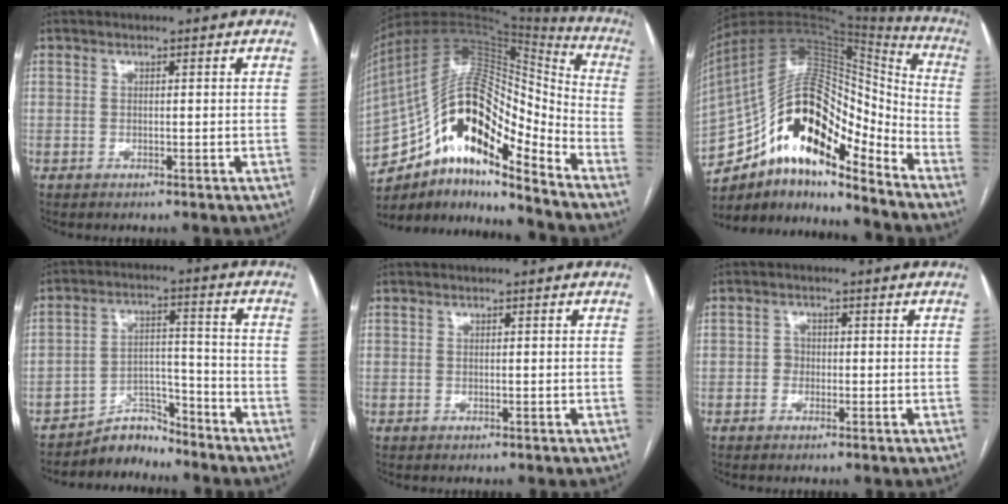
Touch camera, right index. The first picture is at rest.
{"total": 20.4, "force": [-11.3, 6.6, 15.6], "torque": [-0.294, 0.052, -0.188]}
{"total": 21.0, "force": [-12.9, 7.3, 15.0], "torque": [-0.286, 0.049, -0.217]}
{"total": 5.9, "force": [-5.7, 1.7, -0.3], "torque": [0.016, 0.029, -0.098]}
{"total": 0.0}
{"total": 1.5, "force": [-0.5, 1.3, 0.5], "torque": [-0.002, 0.007, -0.010]}